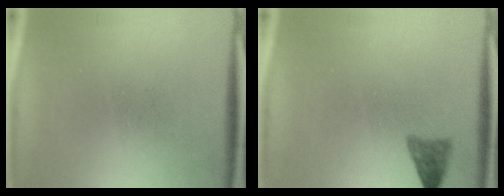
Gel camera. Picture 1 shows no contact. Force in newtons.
{"total": 2.4}